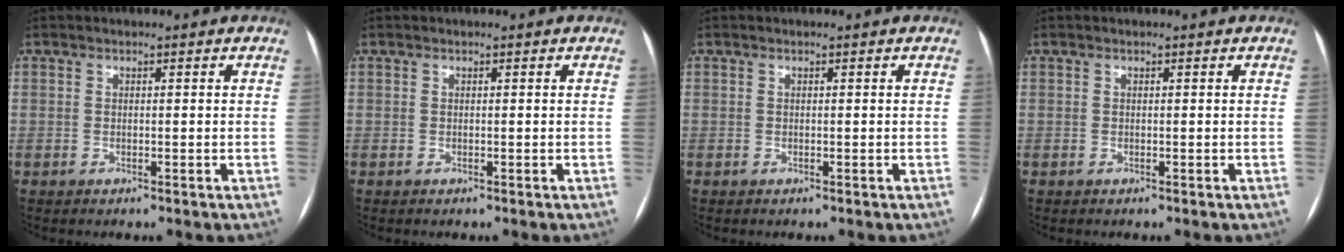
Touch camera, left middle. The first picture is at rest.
{"total": 0.0}
{"total": 0.0}
{"total": 0.0}